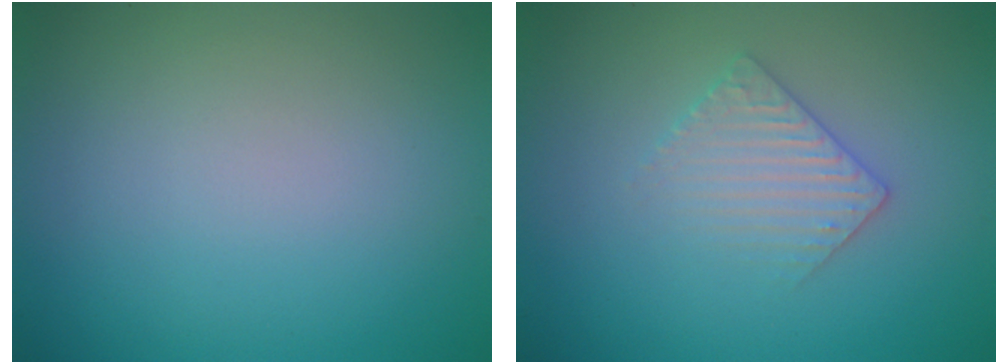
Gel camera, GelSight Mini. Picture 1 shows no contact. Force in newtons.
{"total": 2.5, "press": 2.4, "slide": 0.5}